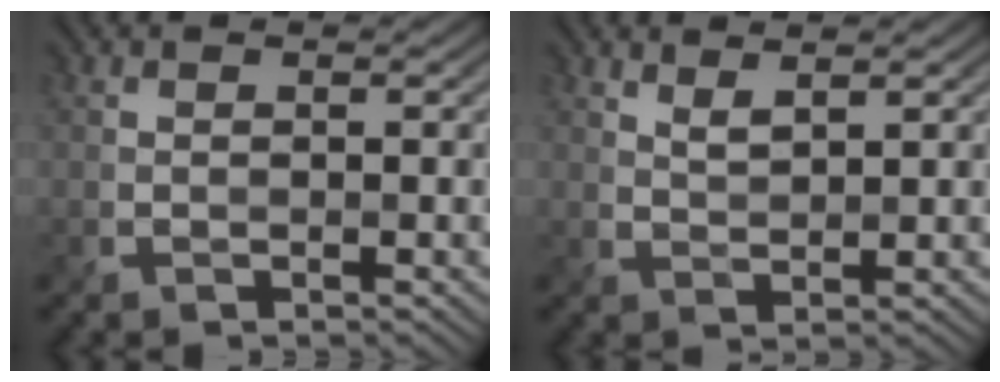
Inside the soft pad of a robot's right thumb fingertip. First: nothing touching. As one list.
[{"total": 2.0, "force": [1.6, 0.3, 1.1], "torque": [-0.021, -0.003, 0.038]}]